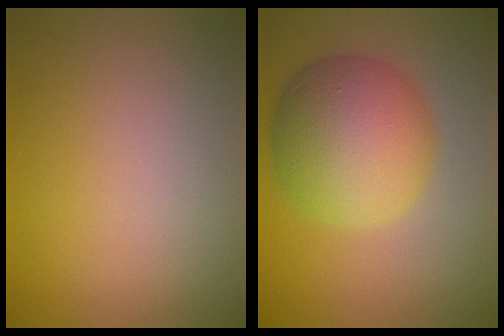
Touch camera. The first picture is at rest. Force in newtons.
{"total": 8.0, "press": 8.0, "slide": 0.1}